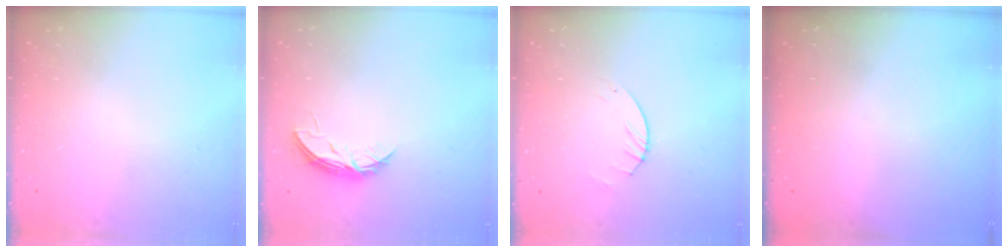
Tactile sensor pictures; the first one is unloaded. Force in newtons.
{"total": 5.5, "press": 5.5, "slide": 0.5}
{"total": 2.6, "press": 2.6, "slide": 0.3}
{"total": 0.0}